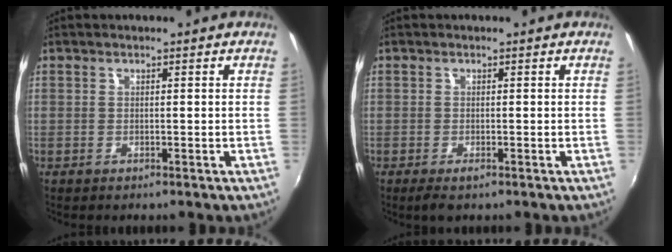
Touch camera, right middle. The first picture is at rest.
{"total": 2.0, "force": [-1.4, 0.5, 1.4], "torque": [-0.029, -0.009, -0.023]}